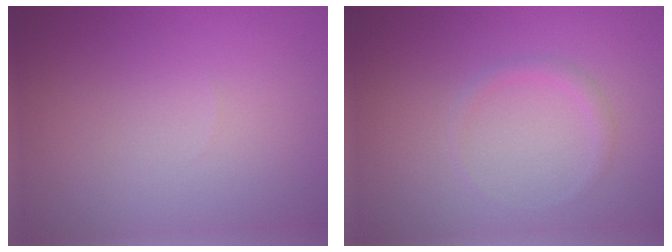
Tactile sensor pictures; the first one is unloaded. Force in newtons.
{"total": 0.9, "press": 0.9, "slide": 0.1}